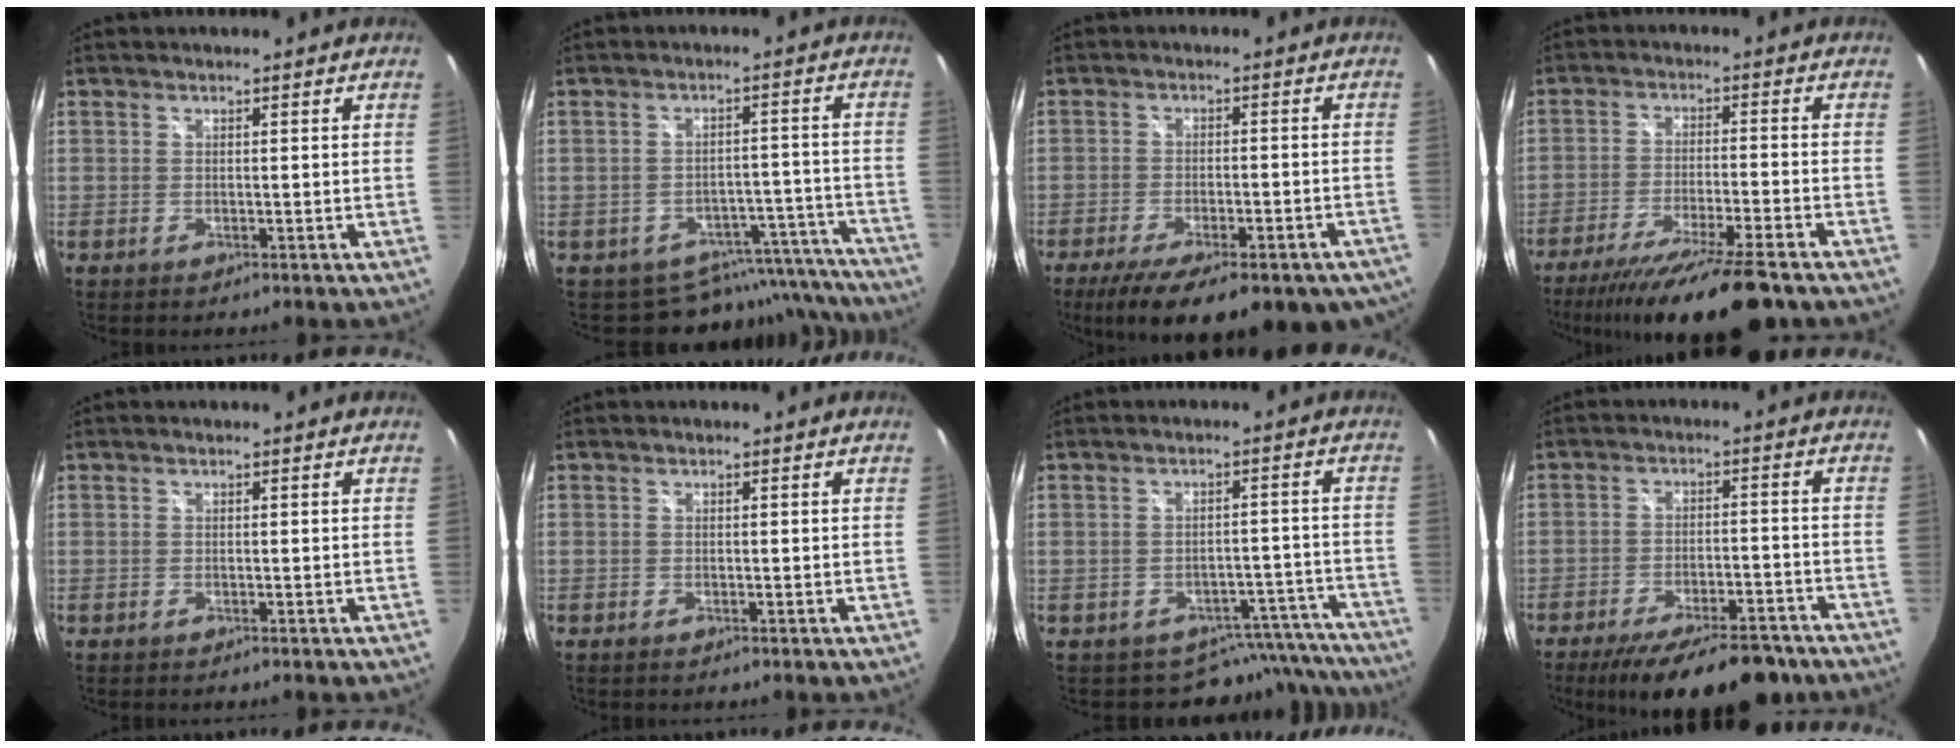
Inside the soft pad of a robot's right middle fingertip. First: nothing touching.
{"total": 13.9, "force": [-12.7, 5.6, 0.8], "torque": [0.000, 0.053, -0.148]}
{"total": 20.9, "force": [-15.2, 7.1, 12.5], "torque": [-0.215, -0.045, -0.201]}
{"total": 16.7, "force": [-13.4, 1.1, 9.9], "torque": [-0.191, -0.039, -0.219]}
{"total": 0.0}
{"total": 0.0}
{"total": 9.9, "force": [-8.9, 4.4, -0.1], "torque": [0.020, 0.045, -0.094]}
{"total": 16.9, "force": [-13.2, 5.2, 9.2], "torque": [-0.165, -0.027, -0.184]}